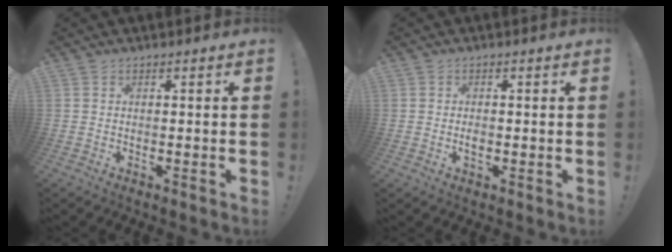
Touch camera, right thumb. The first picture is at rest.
{"total": 2.6, "force": [-0.3, 2.5, 0.8], "torque": [-0.003, -0.005, -0.006]}